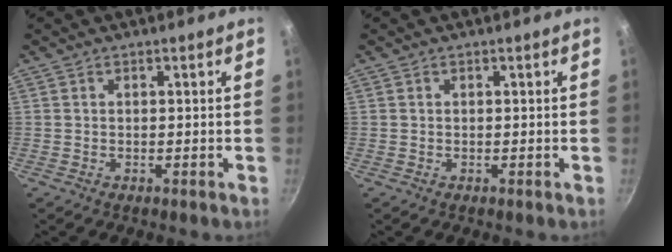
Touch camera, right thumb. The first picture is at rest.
{"total": 0.0}